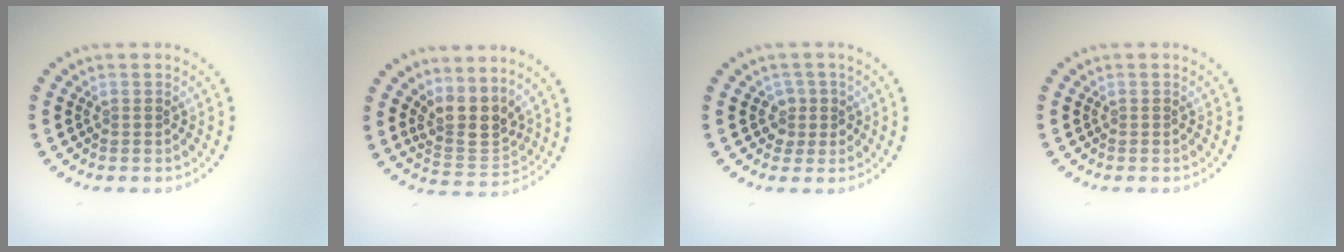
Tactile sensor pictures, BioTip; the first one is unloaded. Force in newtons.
{"total": 3.6, "press": 3.0, "slide": 2.1}
{"total": 1.7, "press": 1.4, "slide": 1.0}
{"total": 0.0}